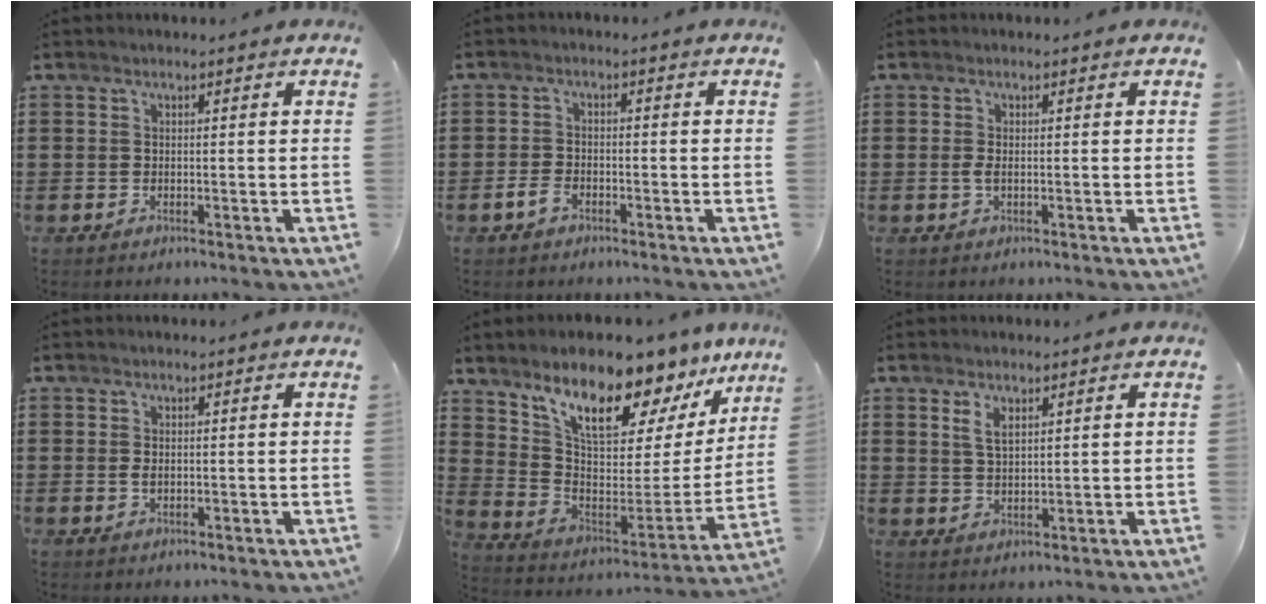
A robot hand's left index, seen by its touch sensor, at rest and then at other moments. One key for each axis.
{"total": 2.5, "fx": -1.5, "fy": 1.4, "fz": 1.5, "tx": -0.036, "ty": 0.002, "tz": -0.033}
{"total": 1.2, "fx": -0.2, "fy": 0.4, "fz": 1.1, "tx": -0.030, "ty": -0.002, "tz": -0.006}
{"total": 1.1, "fx": -0.1, "fy": 0.6, "fz": 1.0, "tx": -0.020, "ty": 0.003, "tz": -0.003}
{"total": 12.6, "fx": 10.1, "fy": 4.2, "fz": 6.2, "tx": -0.130, "ty": -0.071, "tz": 0.172}
{"total": 2.9, "fx": 1.6, "fy": 1.2, "fz": 2.0, "tx": -0.045, "ty": 0.004, "tz": 0.030}